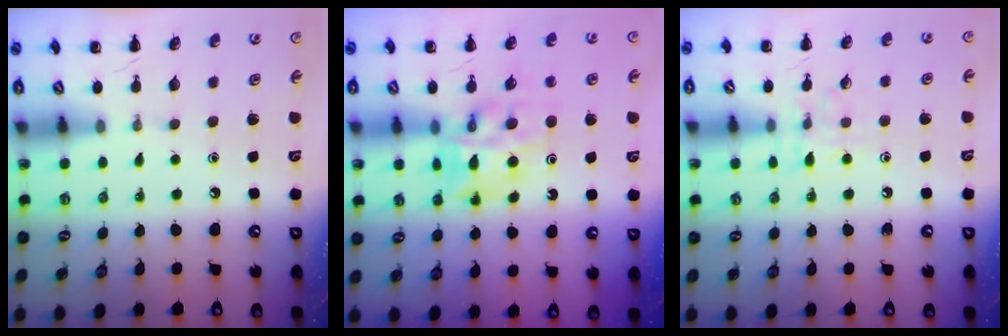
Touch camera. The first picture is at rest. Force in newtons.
{"total": 11.1, "press": 10.5, "slide": 3.7}
{"total": 6.9, "press": 6.7, "slide": 1.4}